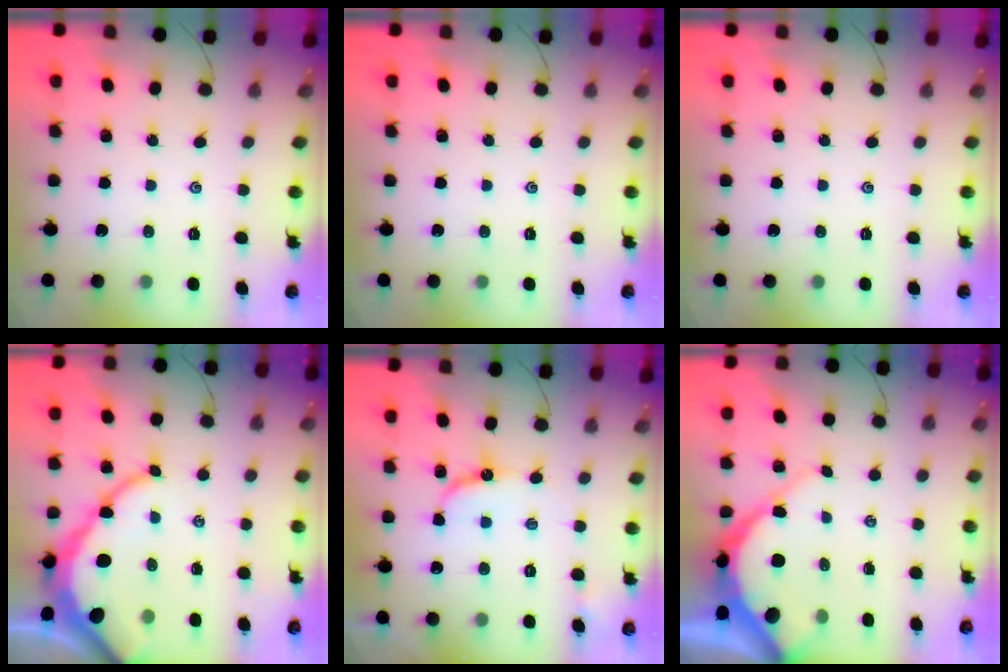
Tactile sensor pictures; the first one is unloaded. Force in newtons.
{"total": 0.0}
{"total": 0.0}
{"total": 12.0, "press": 11.9, "slide": 1.3}
{"total": 8.1, "press": 8.1, "slide": 0.6}
{"total": 9.5, "press": 9.5, "slide": 1.2}